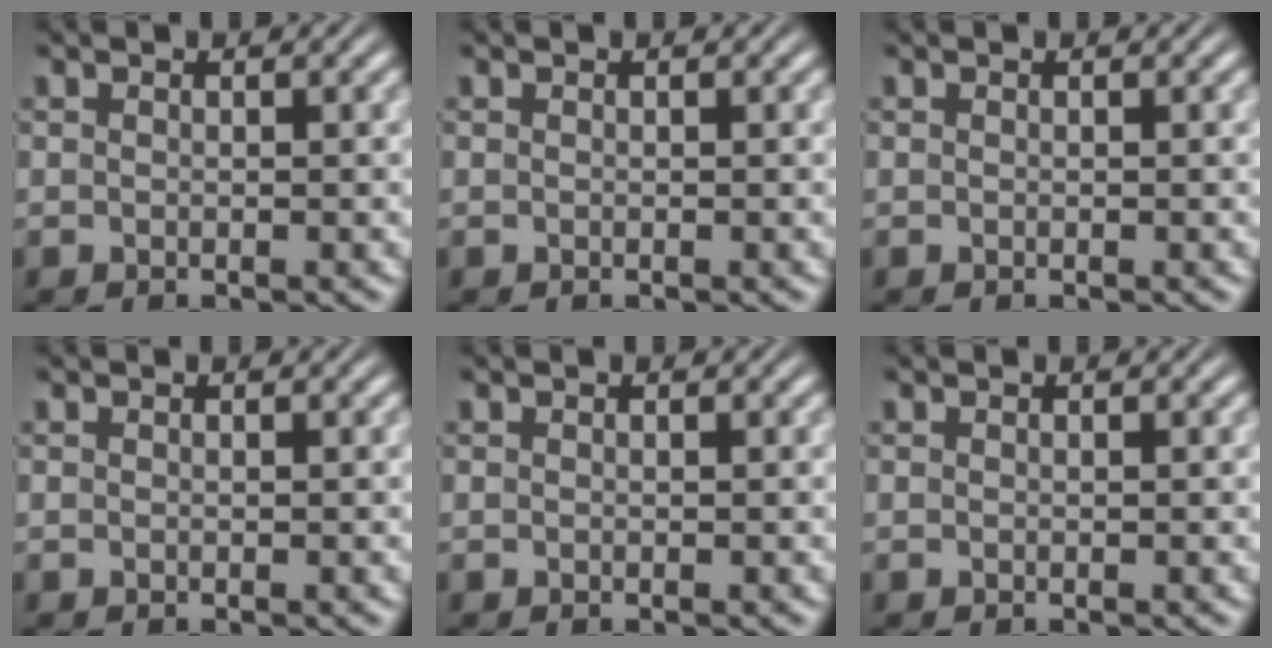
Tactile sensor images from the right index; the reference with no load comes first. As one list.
[{"total": 0.0}, {"total": 0.0}, {"total": 0.0}, {"total": 0.0}, {"total": 0.0}]